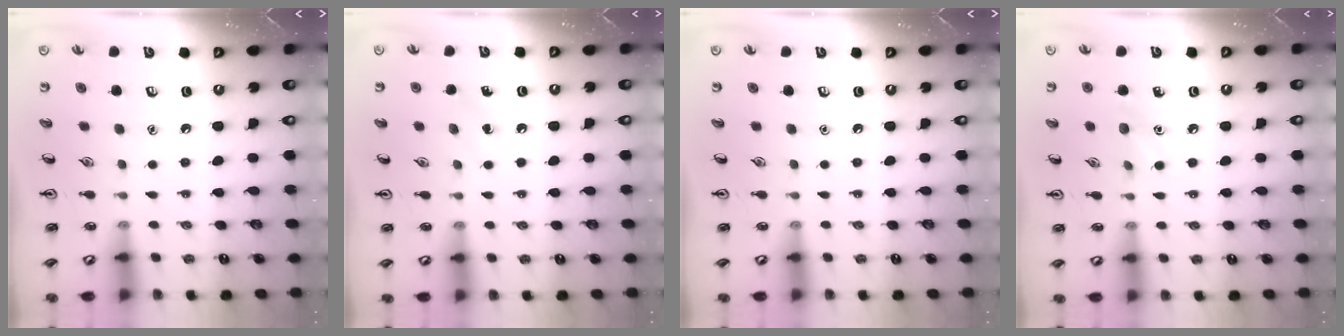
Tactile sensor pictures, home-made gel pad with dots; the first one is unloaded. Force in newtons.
{"total": 4.0, "press": 3.7, "slide": 1.4}
{"total": 0.0}
{"total": 5.5, "press": 5.2, "slide": 1.6}